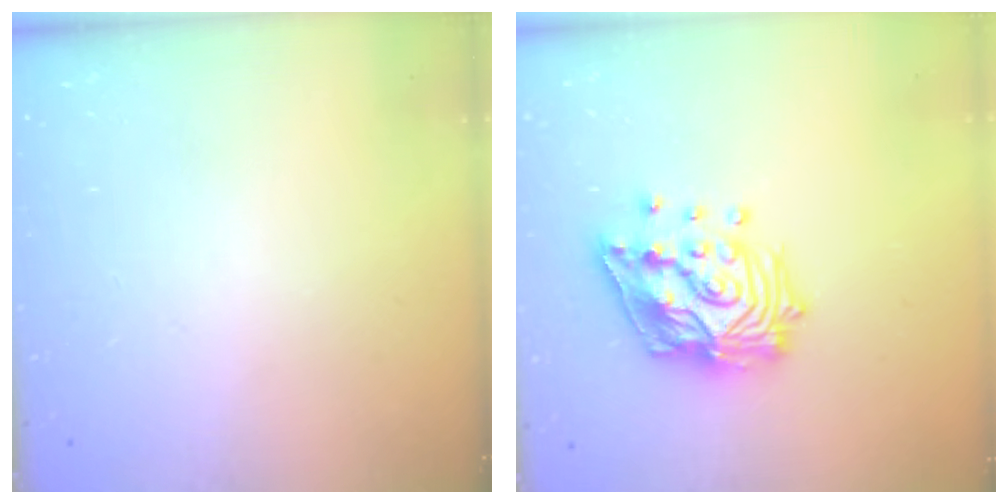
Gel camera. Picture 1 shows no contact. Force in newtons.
{"total": 17.5, "press": 17.5, "slide": 1.4}